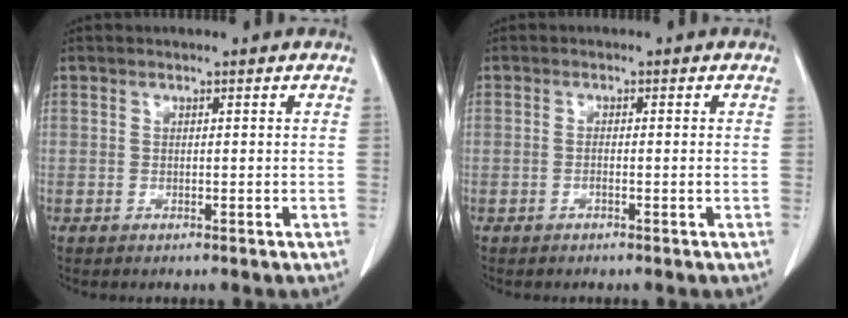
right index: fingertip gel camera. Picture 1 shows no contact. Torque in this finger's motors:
{"motor_torque": [-0.01, -0.04, -0.05, -0.01]}